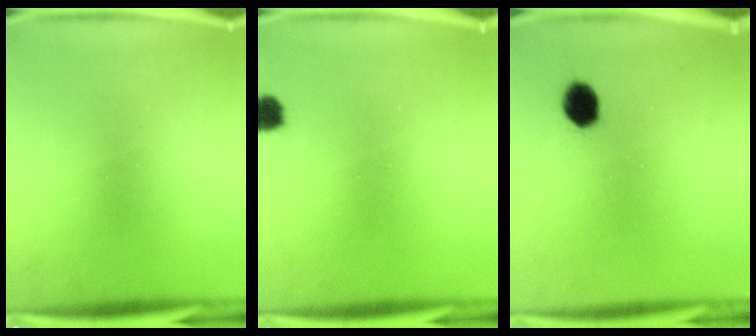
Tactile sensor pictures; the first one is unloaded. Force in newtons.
{"total": 2.2}
{"total": 5.0}